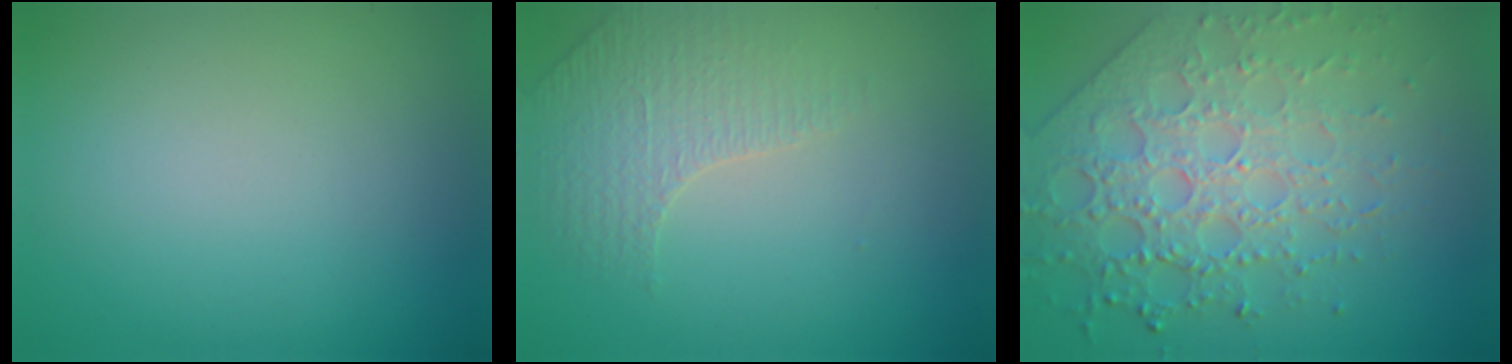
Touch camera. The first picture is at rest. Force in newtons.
{"total": 1.8, "press": 1.6, "slide": 0.8}
{"total": 7.6, "press": 5.5, "slide": 5.2}